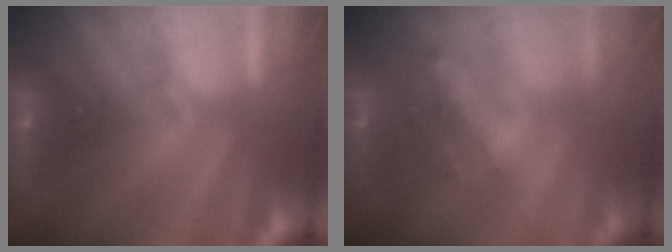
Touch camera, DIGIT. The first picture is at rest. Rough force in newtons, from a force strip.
{"total": 2.4}